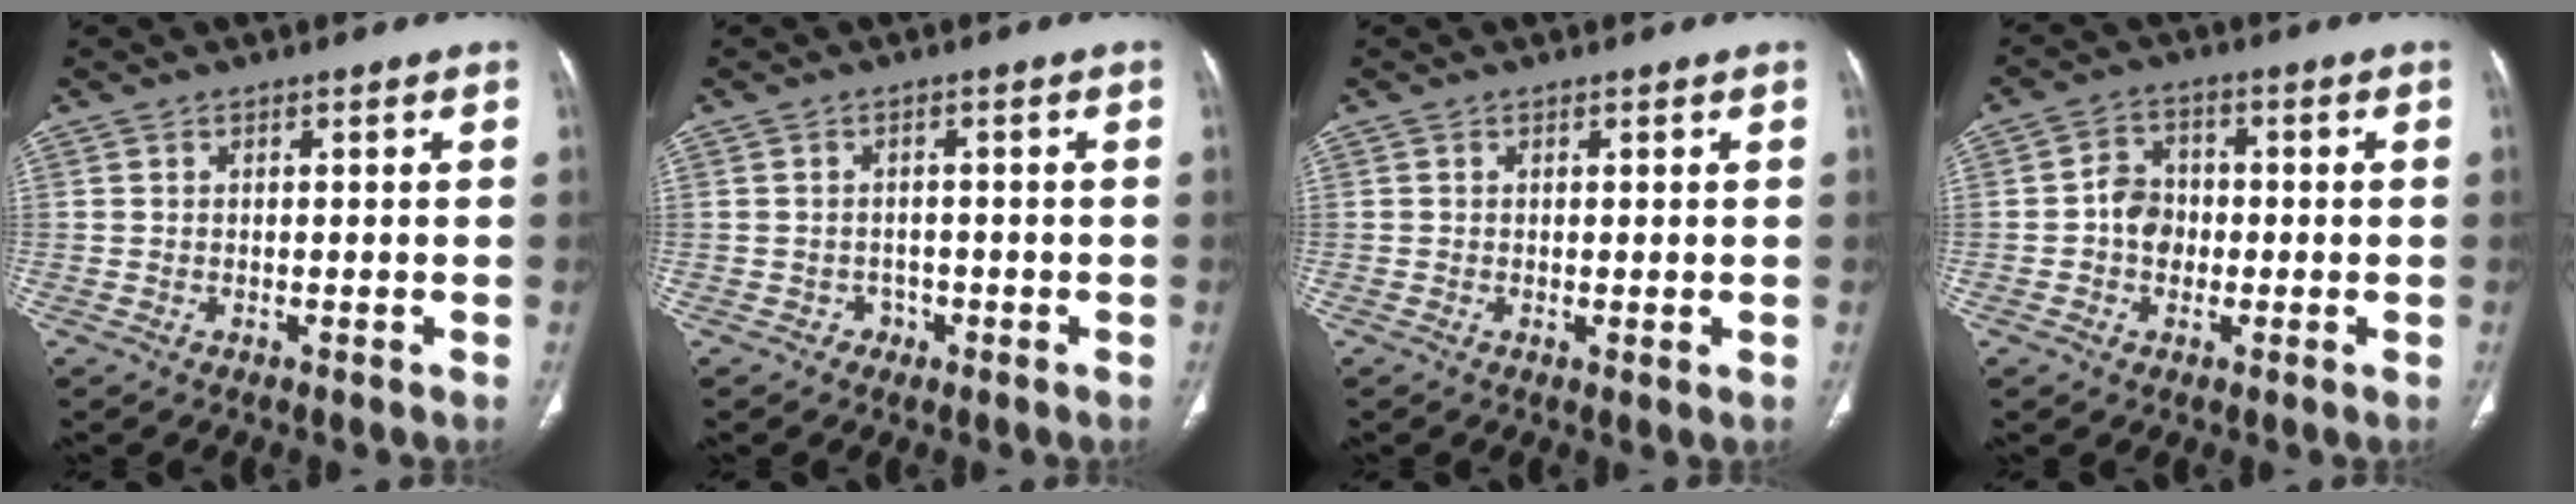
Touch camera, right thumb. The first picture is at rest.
{"total": 1.8, "force": [-0.9, 1.6, 0.2], "torque": [0.004, 0.010, -0.015]}
{"total": 0.8, "force": [0.1, 0.2, 0.7], "torque": [-0.017, -0.005, 0.001]}
{"total": 5.6, "force": [-0.7, 4.7, 3.0], "torque": [-0.028, 0.015, -0.019]}